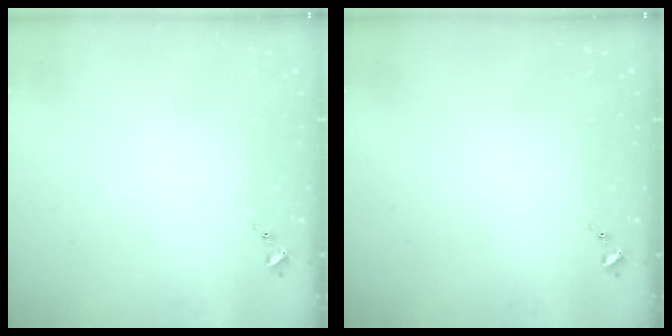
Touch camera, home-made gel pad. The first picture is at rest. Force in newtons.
{"total": 0.0}